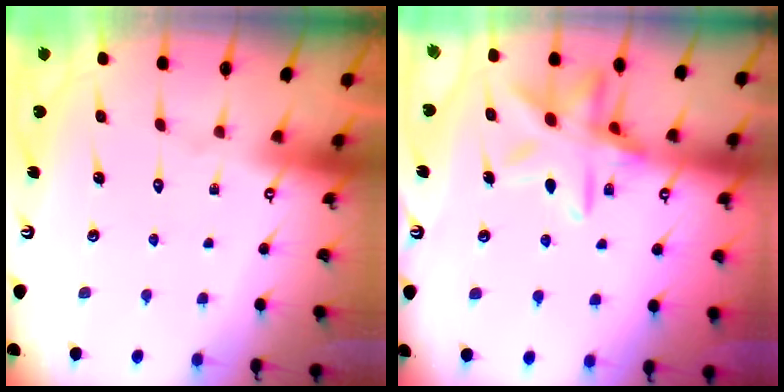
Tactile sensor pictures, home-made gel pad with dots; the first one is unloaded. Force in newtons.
{"total": 14.6, "press": 14.6, "slide": 1.1}